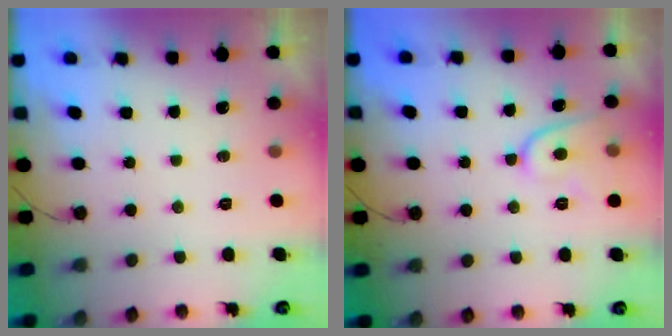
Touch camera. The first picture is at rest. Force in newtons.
{"total": 9.0, "press": 8.9, "slide": 1.0}